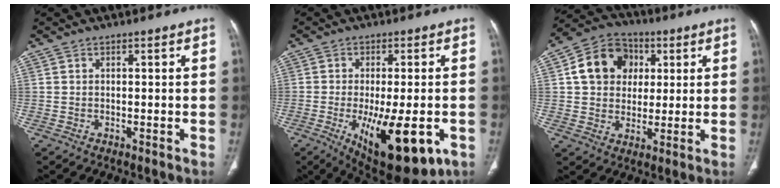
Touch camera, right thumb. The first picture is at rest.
{"total": 17.1, "force": [-5.8, 6.5, 14.8], "torque": [-0.208, -0.014, -0.065]}
{"total": 12.5, "force": [2.9, 10.5, 6.2], "torque": [-0.080, 0.005, 0.043]}